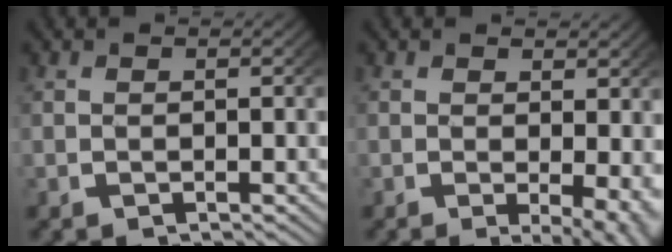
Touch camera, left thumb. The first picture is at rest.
{"total": 4.1, "force": [-0.5, 1.7, 3.7], "torque": [-0.045, -0.020, 0.000]}